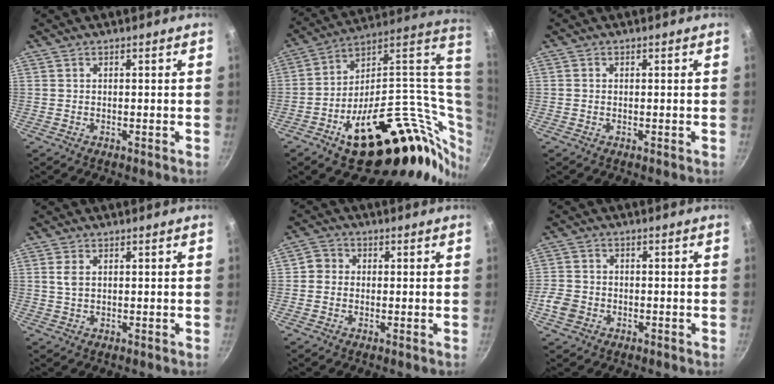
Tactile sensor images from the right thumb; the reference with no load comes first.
{"total": 32.2, "force": [5.1, 16.9, 26.9], "torque": [-0.355, -0.013, 0.100]}
{"total": 0.0}
{"total": 2.6, "force": [0.7, 1.7, 1.9], "torque": [-0.038, -0.002, 0.015]}
{"total": 3.4, "force": [-0.2, 3.2, 1.1], "torque": [-0.005, 0.004, -0.015]}
{"total": 5.3, "force": [-1.9, 4.3, 2.4], "torque": [-0.045, 0.019, -0.039]}